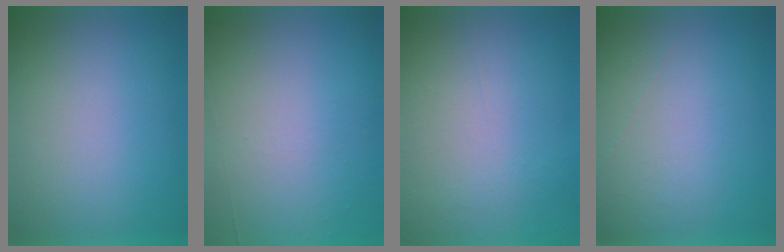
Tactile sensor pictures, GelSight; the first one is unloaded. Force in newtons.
{"total": 5.8}
{"total": 7.0}
{"total": 1.0}